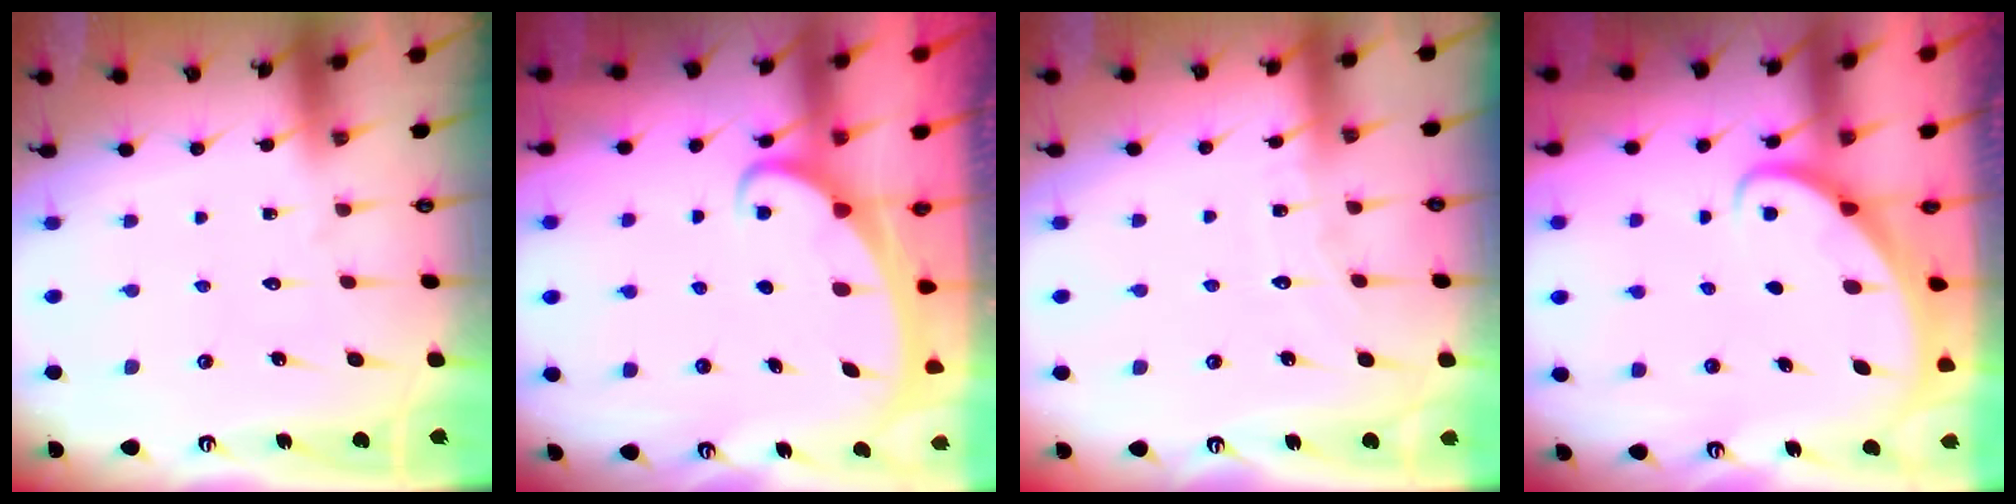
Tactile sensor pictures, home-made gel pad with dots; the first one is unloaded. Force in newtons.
{"total": 2.2, "press": 2.2, "slide": 0.3}
{"total": 4.5, "press": 4.5, "slide": 0.4}
{"total": 2.2, "press": 2.2, "slide": 0.1}